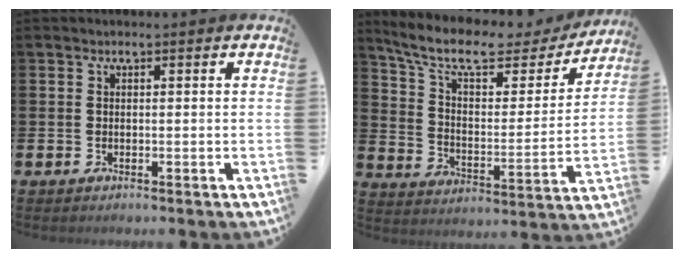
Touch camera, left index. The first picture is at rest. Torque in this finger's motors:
{"motor_torque": [0.86, -0.86, 0.45, 0.18]}